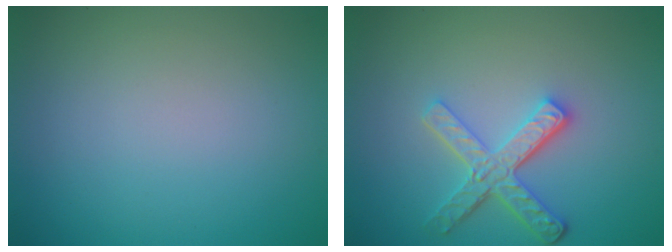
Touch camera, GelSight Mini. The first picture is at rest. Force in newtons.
{"total": 4.2, "press": 3.3, "slide": 2.7}